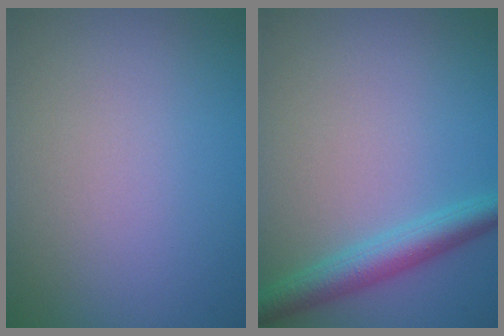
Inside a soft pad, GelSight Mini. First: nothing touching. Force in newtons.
{"total": 3.5, "press": 3.5, "slide": 0.1}